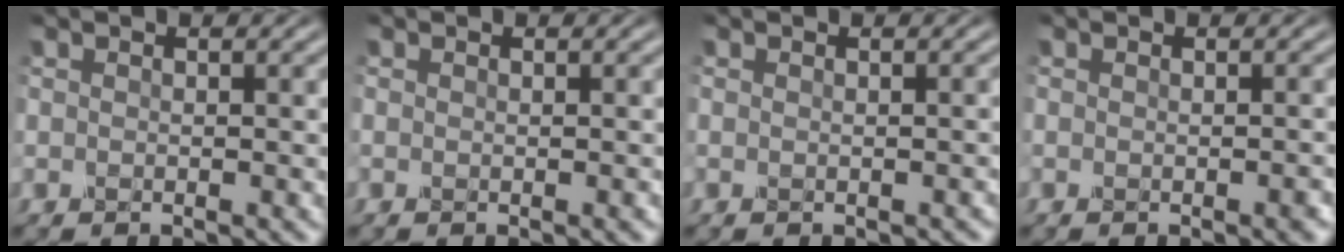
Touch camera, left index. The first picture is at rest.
{"total": 0.7, "force": [-0.2, 0.3, 0.6], "torque": [-0.006, -0.003, -0.001]}
{"total": 0.7, "force": [-0.5, 0.4, 0.4], "torque": [-0.006, -0.002, -0.002]}
{"total": 1.6, "force": [-0.6, 0.6, 1.4], "torque": [-0.007, 0.002, -0.006]}